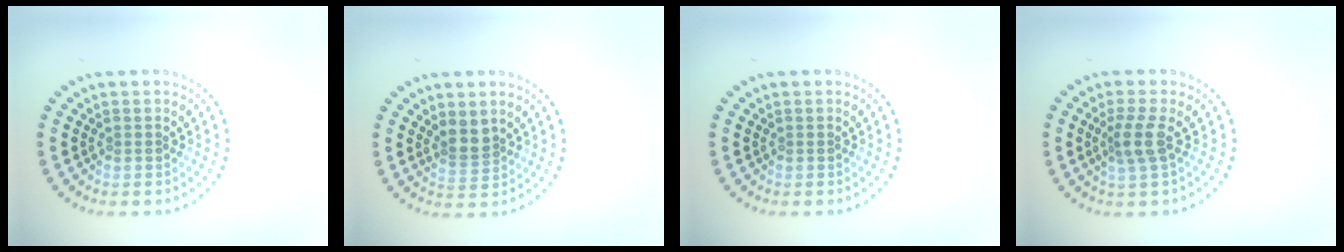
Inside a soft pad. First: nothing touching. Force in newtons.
{"total": 2.0, "press": 1.6, "slide": 1.2}
{"total": 0.0}
{"total": 2.3, "press": 1.9, "slide": 1.3}